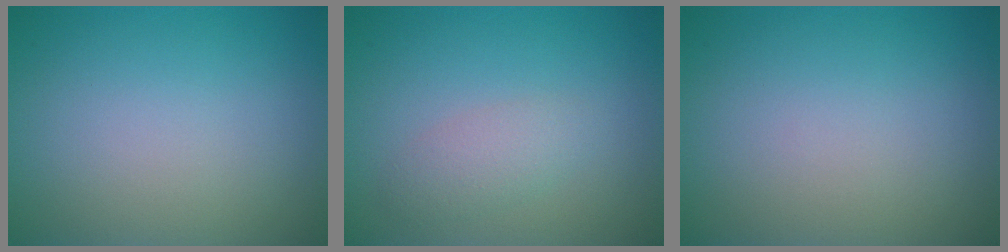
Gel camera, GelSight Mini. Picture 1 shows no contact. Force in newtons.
{"total": 1.9, "press": 1.9, "slide": 0.1}
{"total": 0.0}